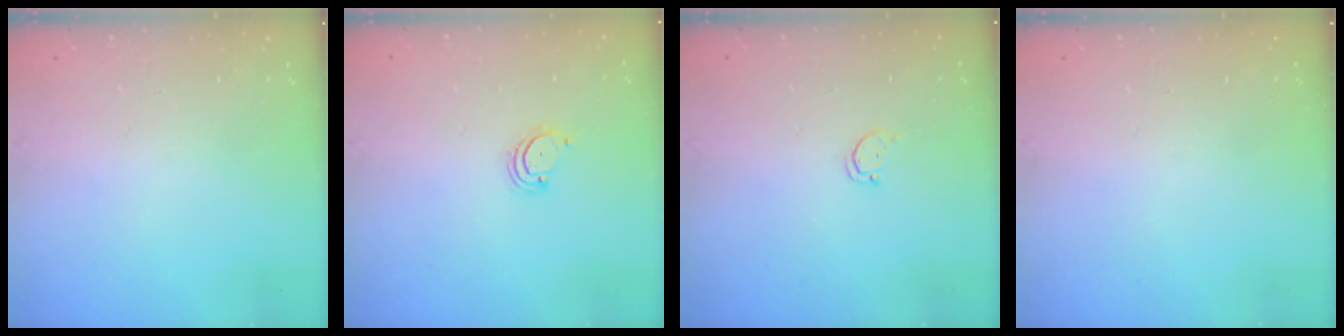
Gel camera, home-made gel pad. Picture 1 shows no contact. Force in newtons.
{"total": 3.0, "press": 3.0, "slide": 0.4}
{"total": 1.7, "press": 1.7, "slide": 0.2}
{"total": 0.0}